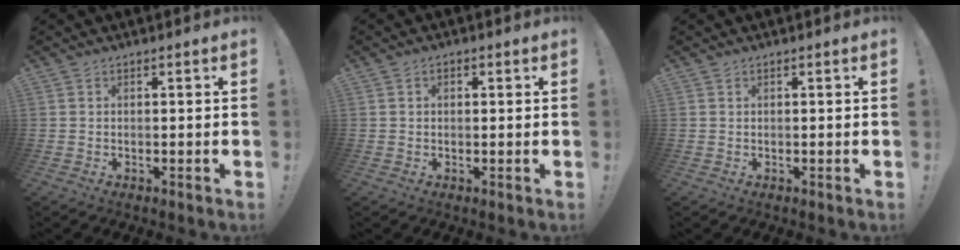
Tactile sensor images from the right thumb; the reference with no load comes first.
{"total": 1.3, "force": [-0.1, 1.0, 0.8], "torque": [-0.010, 0.004, -0.003]}
{"total": 0.0}